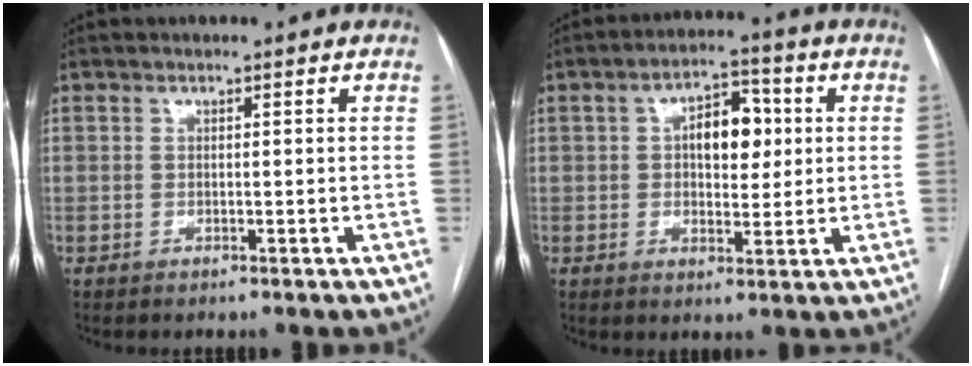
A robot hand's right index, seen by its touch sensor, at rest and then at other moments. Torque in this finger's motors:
{"motor_torque": [0.55, 0.11, 0.21, 0.05]}